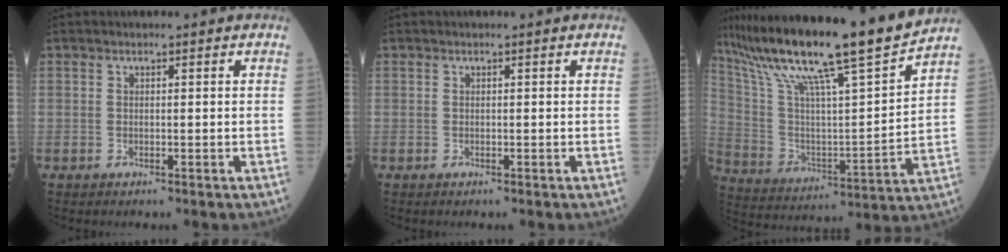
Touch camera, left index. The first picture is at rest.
{"total": 0.0}
{"total": 22.8, "force": [18.7, -0.8, 13.1], "torque": [-0.235, -0.013, 0.316]}